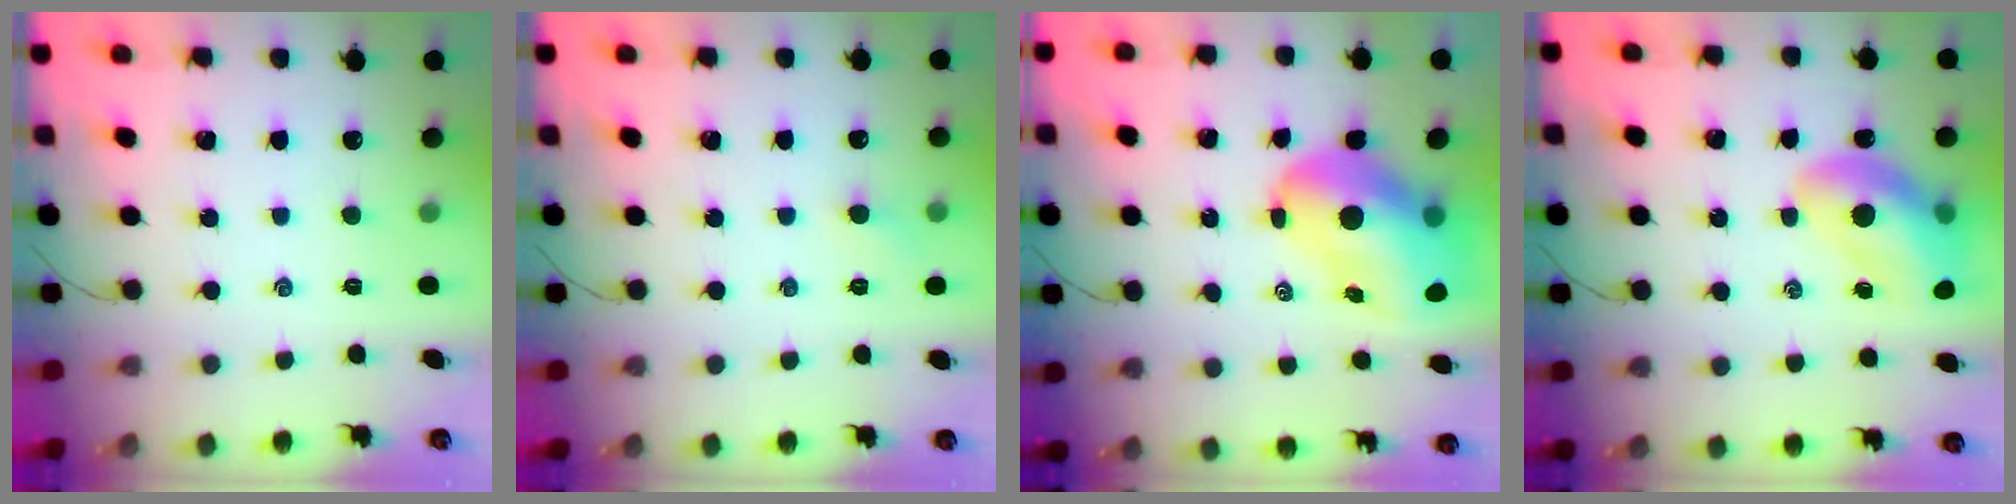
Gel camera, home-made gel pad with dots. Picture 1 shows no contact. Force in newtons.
{"total": 3.6, "press": 3.4, "slide": 1.2}
{"total": 15.9, "press": 15.1, "slide": 4.7}
{"total": 15.7, "press": 15.2, "slide": 3.9}